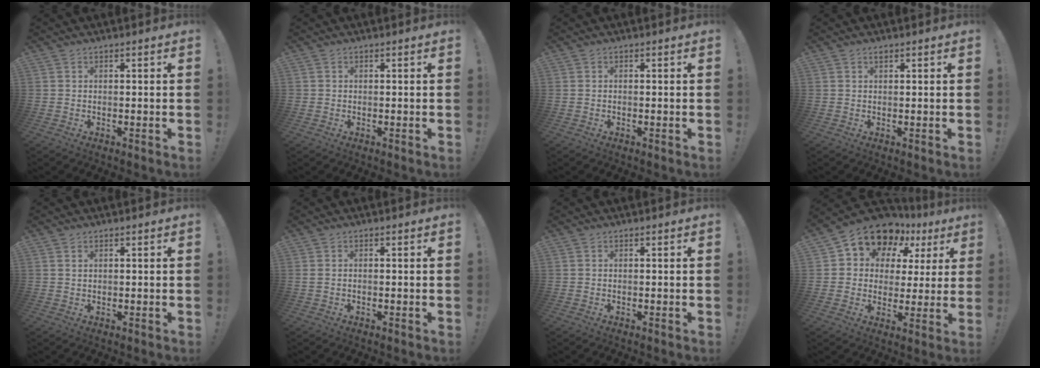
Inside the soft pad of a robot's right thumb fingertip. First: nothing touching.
{"total": 0.5, "force": [0.1, 0.5, 0.0], "torque": [-0.004, 0.003, 0.002]}
{"total": 0.0}
{"total": 0.7, "force": [0.6, 0.2, 0.3], "torque": [-0.007, 0.001, 0.011]}
{"total": 1.1, "force": [0.7, 0.5, 0.6], "torque": [-0.005, -0.003, 0.012]}
{"total": 0.8, "force": [0.1, 0.5, 0.6], "torque": [-0.019, 0.005, 0.003]}
{"total": 0.0}
{"total": 12.8, "force": [8.8, 7.8, 5.0], "torque": [-0.089, -0.069, 0.158]}